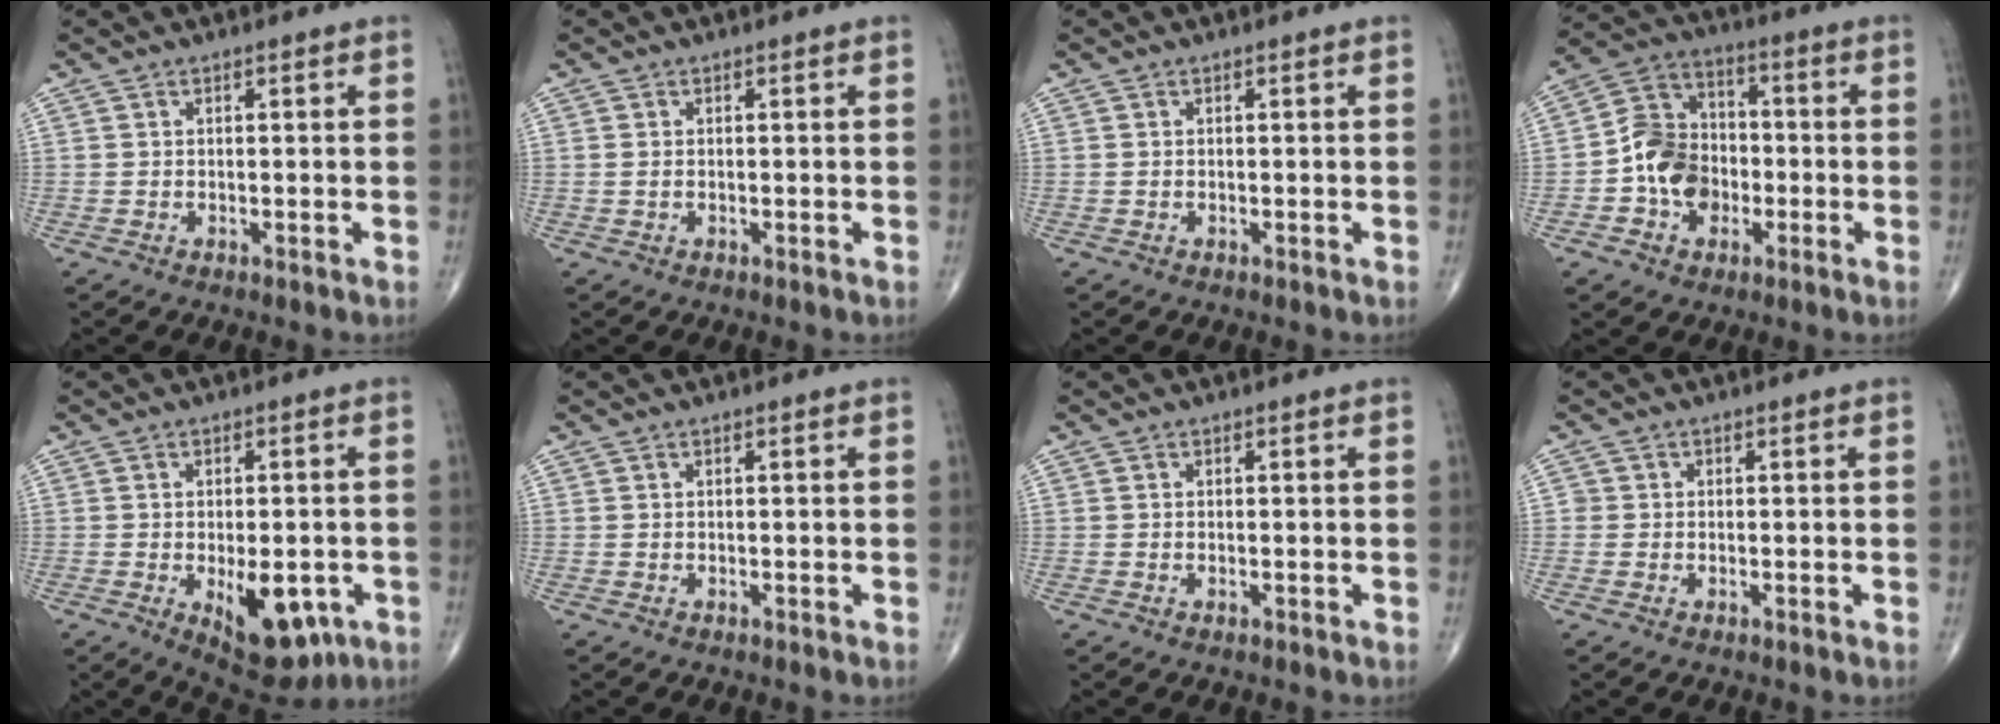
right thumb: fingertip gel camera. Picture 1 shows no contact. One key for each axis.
{"total": 0.7, "fx": -0.1, "fy": 0.4, "fz": 0.6, "tx": -0.016, "ty": 0.000, "tz": -0.001}
{"total": 0.0}
{"total": 11.7, "fx": -2.8, "fy": 9.3, "fz": 6.6, "tx": -0.087, "ty": 0.038, "tz": -0.059}
{"total": 11.8, "fx": -3.6, "fy": 5.9, "fz": 9.5, "tx": -0.111, "ty": -0.003, "tz": -0.036}
{"total": 0.0}
{"total": 0.0}
{"total": 1.1, "fx": -0.4, "fy": 1.1, "fz": 0.2, "tx": 0.005, "ty": 0.004, "tz": -0.014}